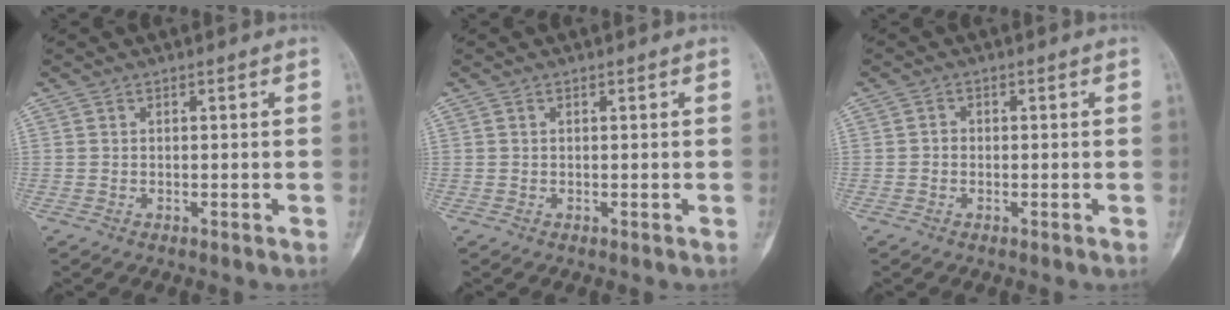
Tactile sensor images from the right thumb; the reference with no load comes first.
{"total": 0.0}
{"total": 1.1, "force": [-0.3, 0.9, 0.4], "torque": [0.002, 0.005, -0.009]}